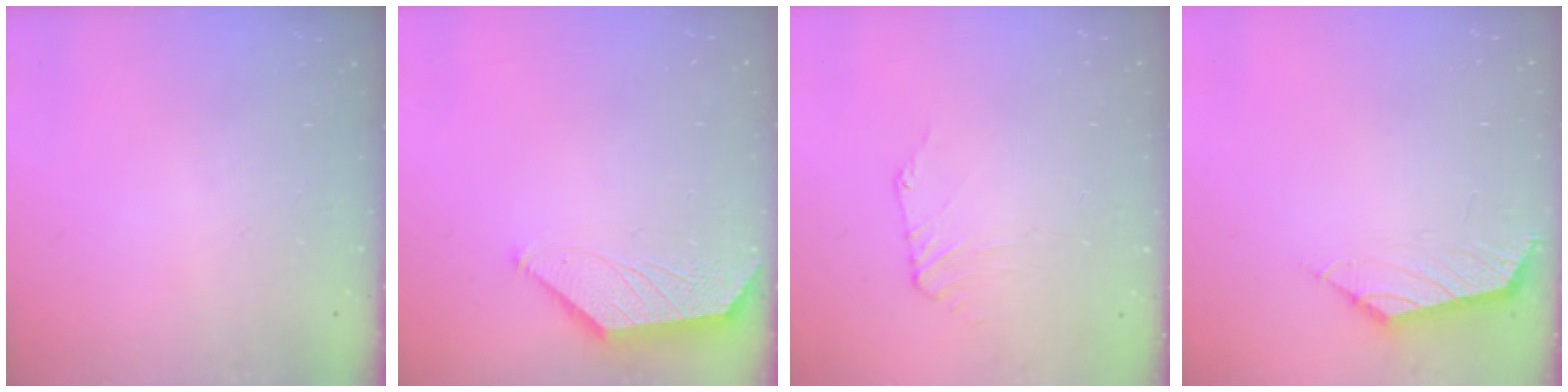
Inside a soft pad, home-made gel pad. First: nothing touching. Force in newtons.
{"total": 1.5, "press": 1.4, "slide": 0.4}
{"total": 0.9, "press": 0.8, "slide": 0.4}
{"total": 2.1, "press": 2.0, "slide": 0.3}